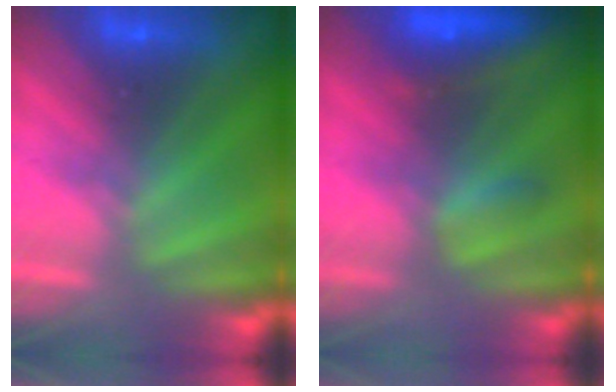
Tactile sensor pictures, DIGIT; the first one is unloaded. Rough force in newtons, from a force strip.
{"total": 9.2}